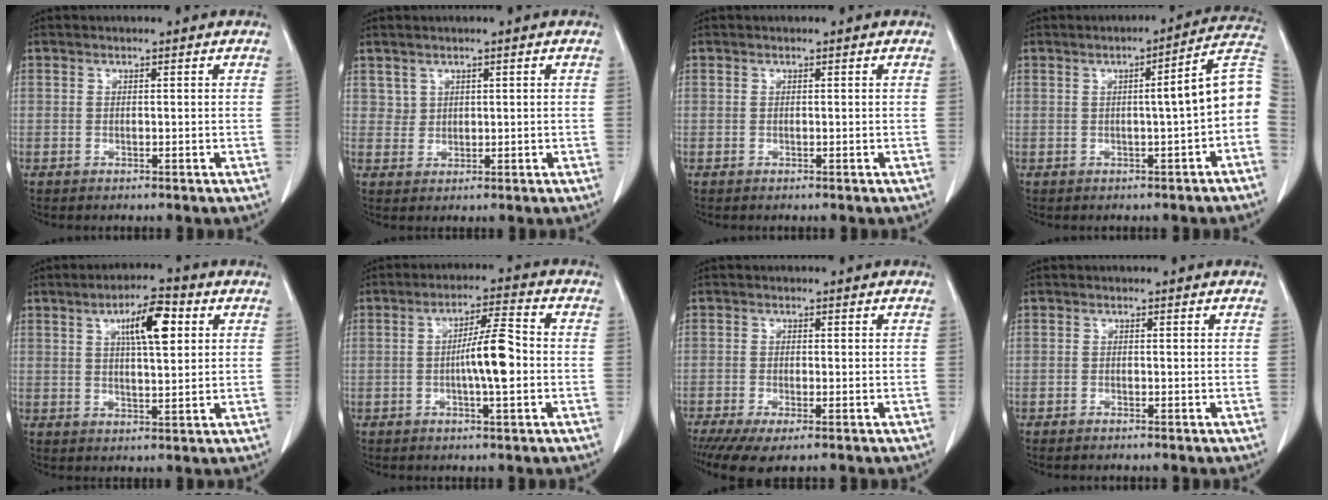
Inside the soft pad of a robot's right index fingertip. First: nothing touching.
{"total": 1.9, "force": [1.2, 1.5, 0.0], "torque": [0.011, 0.003, 0.019]}
{"total": 0.0}
{"total": 8.0, "force": [-0.7, 0.2, 8.0], "torque": [-0.097, 0.024, -0.017]}
{"total": 8.1, "force": [2.9, 1.9, 7.2], "torque": [-0.123, 0.010, 0.048]}
{"total": 7.3, "force": [-0.8, 0.7, 7.3], "torque": [-0.129, 0.009, -0.017]}
{"total": 5.4, "force": [-3.5, 1.1, 3.9], "torque": [-0.067, -0.015, -0.058]}
{"total": 0.6, "force": [-0.5, 0.1, 0.3], "torque": [-0.011, -0.002, -0.009]}